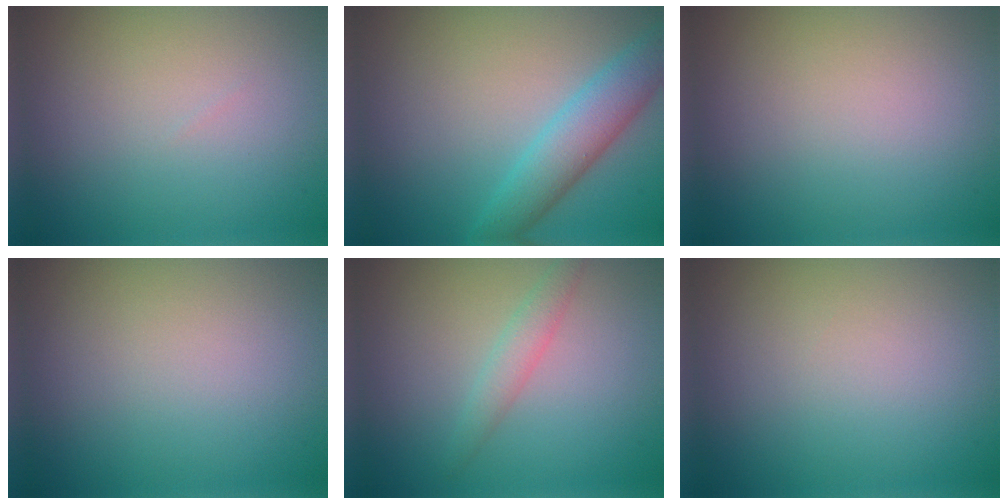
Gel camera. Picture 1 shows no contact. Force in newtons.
{"total": 4.3, "press": 4.3, "slide": 0.1}
{"total": 0.0}
{"total": 0.0}
{"total": 1.8, "press": 1.8, "slide": 0.1}
{"total": 0.0}